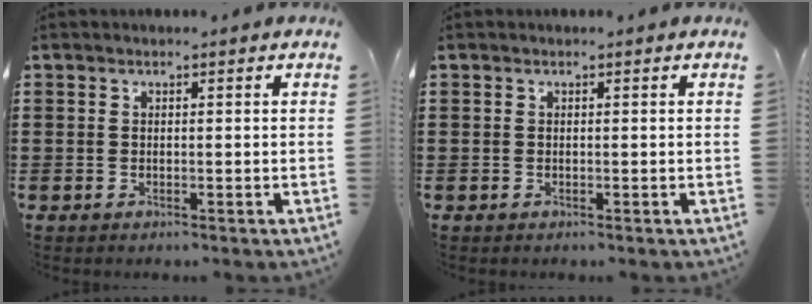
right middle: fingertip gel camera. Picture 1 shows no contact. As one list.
[{"total": 0.0}]